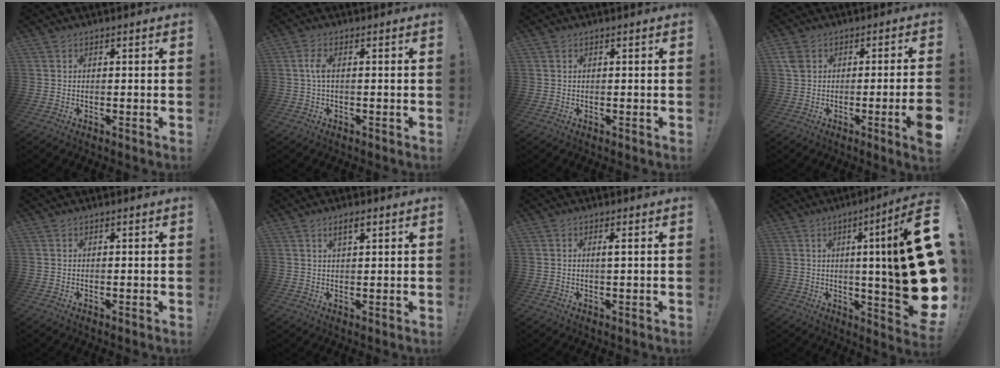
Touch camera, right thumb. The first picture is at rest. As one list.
[{"total": 3.6, "force": [0.0, 1.3, 3.4], "torque": [-0.070, 0.005, -0.002]}, {"total": 0.0}, {"total": 6.3, "force": [-1.4, 0.9, 6.1], "torque": [-0.095, 0.005, -0.017]}, {"total": 0.0}, {"total": 3.1, "force": [1.7, 1.1, 2.4], "torque": [-0.037, -0.004, 0.026]}, {"total": 1.7, "force": [0.4, -0.1, 1.6], "torque": [-0.017, -0.006, 0.000]}, {"total": 21.7, "force": [1.4, 0.9, 21.6], "torque": [-0.303, -0.031, 0.016]}]